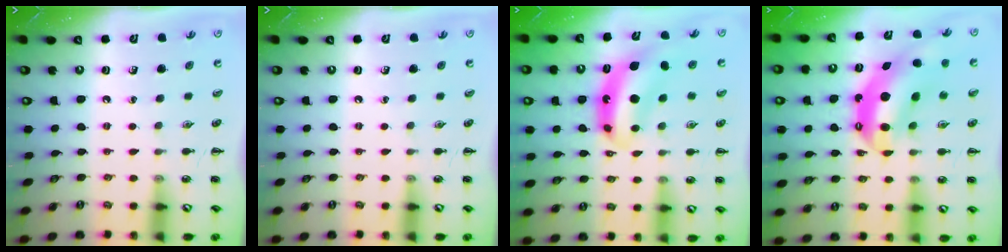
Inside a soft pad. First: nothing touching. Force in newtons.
{"total": 0.0}
{"total": 8.8, "press": 8.5, "slide": 2.1}
{"total": 12.3, "press": 11.9, "slide": 2.9}